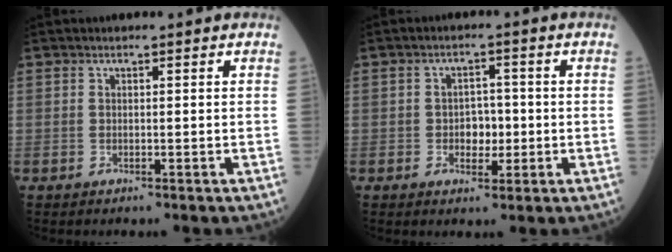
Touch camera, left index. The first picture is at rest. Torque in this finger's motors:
{"motor_torque": [0.07, 0.40, 0.10, 0.00]}